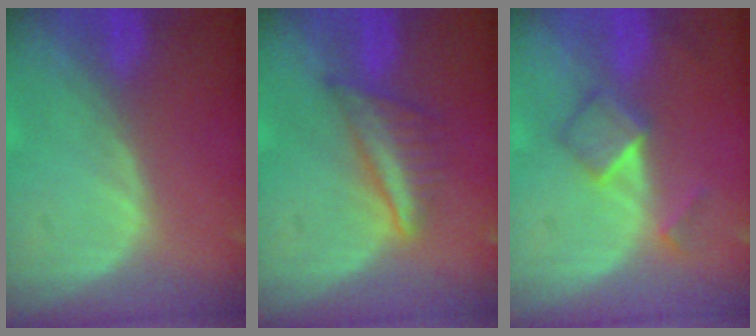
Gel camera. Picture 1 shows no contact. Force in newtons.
{"total": 5.6, "press": 5.5, "slide": 1.1}
{"total": 5.2, "press": 4.5, "slide": 2.5}